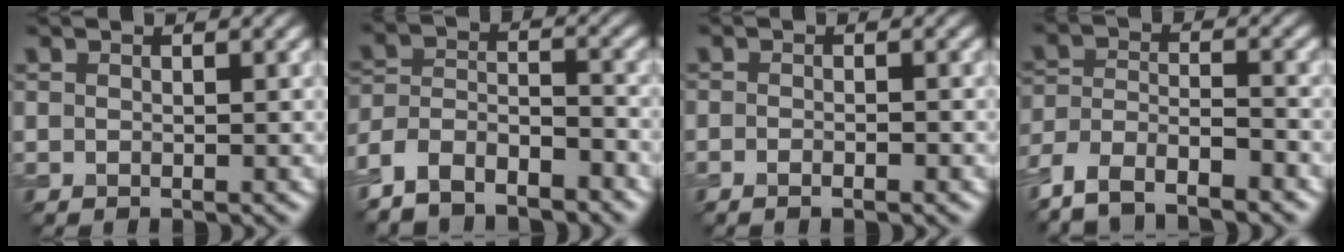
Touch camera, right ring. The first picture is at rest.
{"total": 6.2, "force": [-5.2, 2.3, 2.6], "torque": [-0.047, -0.003, -0.106]}
{"total": 1.8, "force": [-0.7, 0.7, 1.6], "torque": [-0.009, 0.003, -0.015]}
{"total": 6.3, "force": [-5.2, 1.9, 3.0], "torque": [-0.058, -0.005, -0.104]}